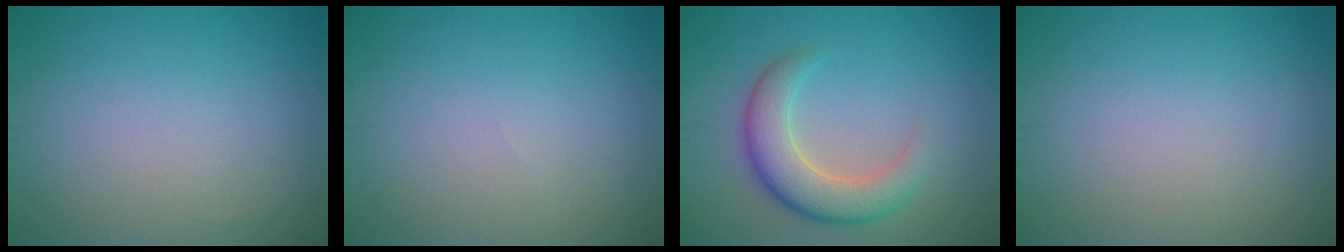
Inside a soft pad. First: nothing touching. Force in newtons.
{"total": 0.0}
{"total": 5.4, "press": 5.4, "slide": 0.5}
{"total": 0.0}